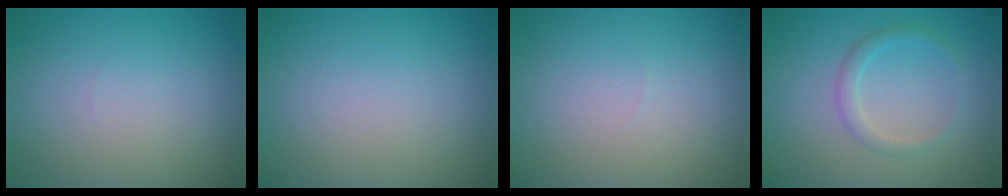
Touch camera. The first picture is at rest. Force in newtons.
{"total": 0.0}
{"total": 0.0}
{"total": 1.7, "press": 1.7, "slide": 0.1}